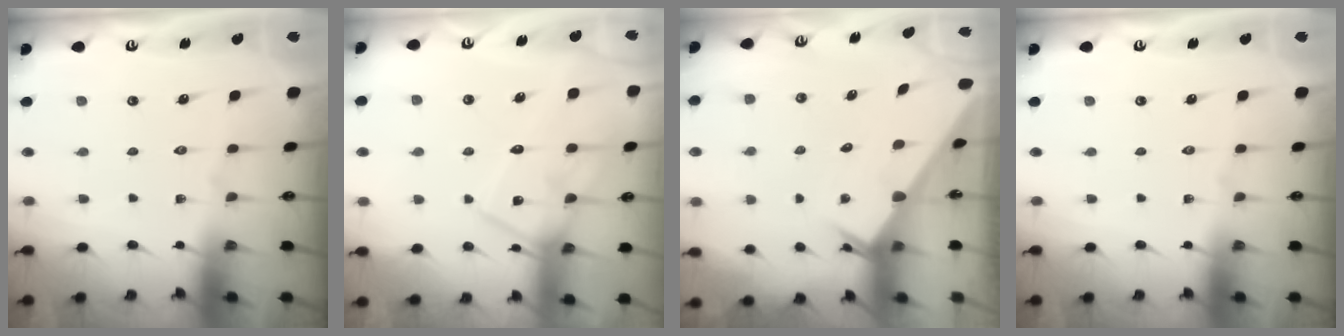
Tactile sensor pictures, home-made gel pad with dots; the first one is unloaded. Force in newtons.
{"total": 13.7, "press": 13.7, "slide": 1.0}
{"total": 1.9, "press": 1.9, "slide": 0.2}
{"total": 0.0}